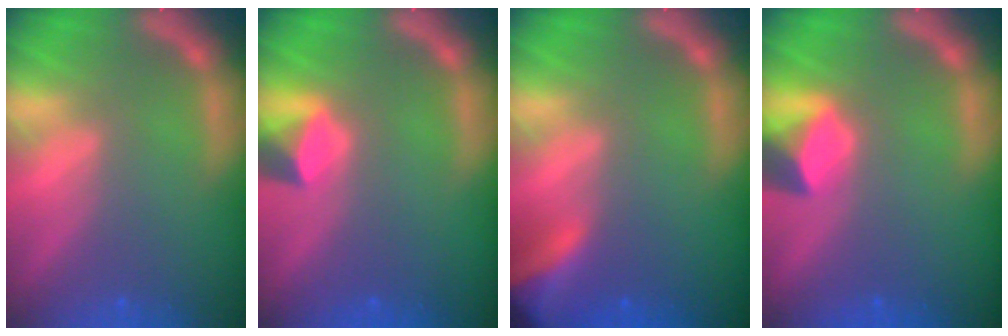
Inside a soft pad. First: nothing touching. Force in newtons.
{"total": 2.4}
{"total": 7.4}
{"total": 3.4}